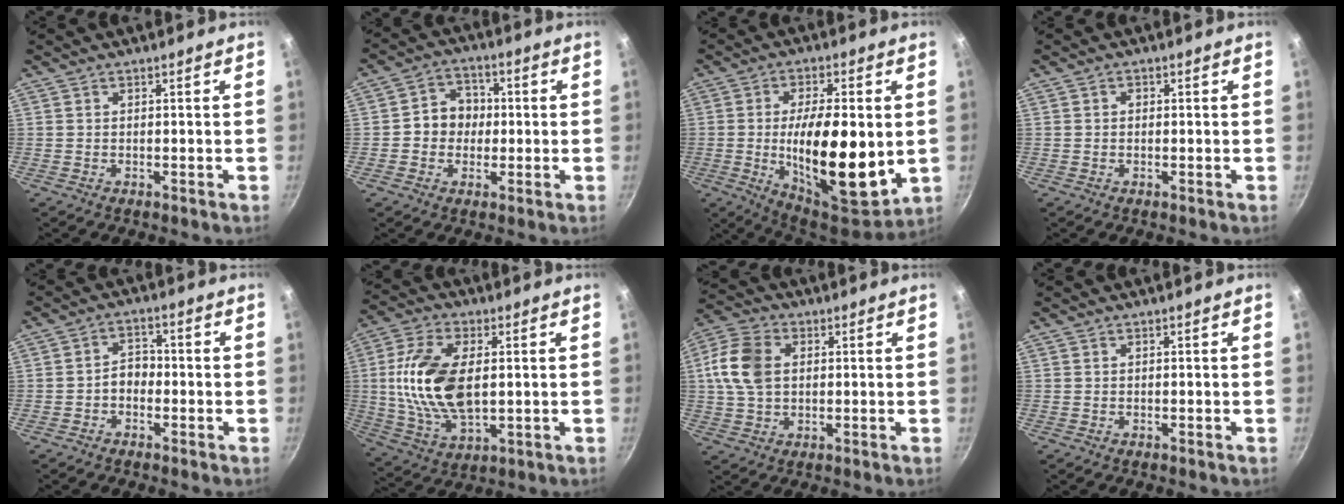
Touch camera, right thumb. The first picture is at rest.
{"total": 7.4, "force": [-0.1, 6.5, 3.5], "torque": [-0.016, 0.014, -0.014]}
{"total": 20.0, "force": [-1.2, 7.8, 18.3], "torque": [-0.281, -0.015, -0.013]}
{"total": 0.8, "force": [0.0, 0.7, 0.3], "torque": [-0.004, 0.005, -0.001]}
{"total": 3.9, "force": [-1.3, 2.9, 2.3], "torque": [-0.012, 0.024, -0.027]}
{"total": 16.6, "force": [1.4, 9.0, 13.9], "torque": [-0.262, 0.002, 0.029]}
{"total": 10.8, "force": [1.6, 7.5, 7.6], "torque": [-0.140, 0.013, 0.018]}
{"total": 0.0}